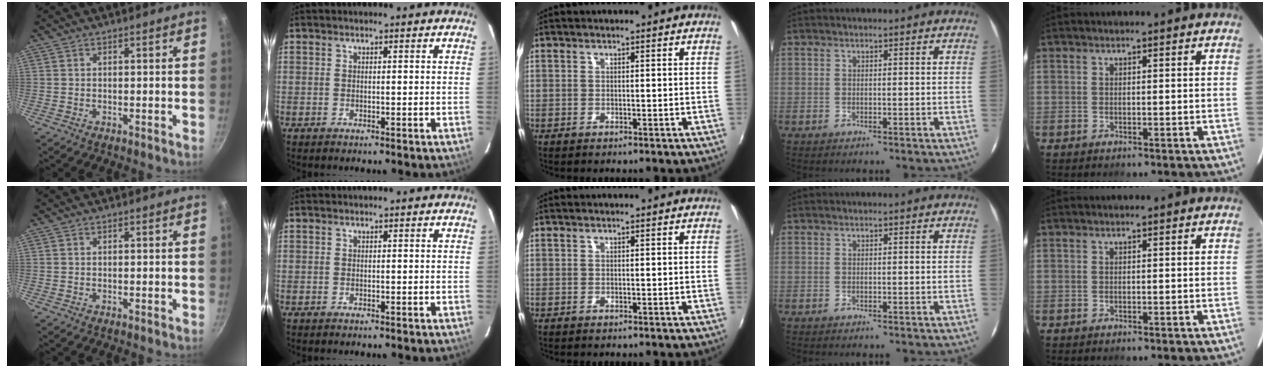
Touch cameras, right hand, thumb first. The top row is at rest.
{}